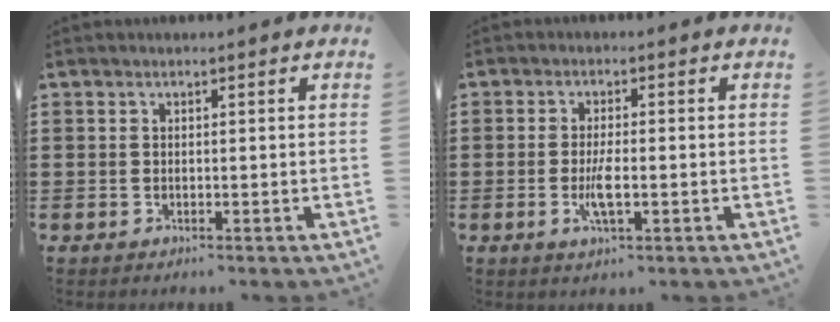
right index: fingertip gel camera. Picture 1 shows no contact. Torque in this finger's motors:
{"motor_torque": [2.14, 0.00, 0.23, 0.13]}